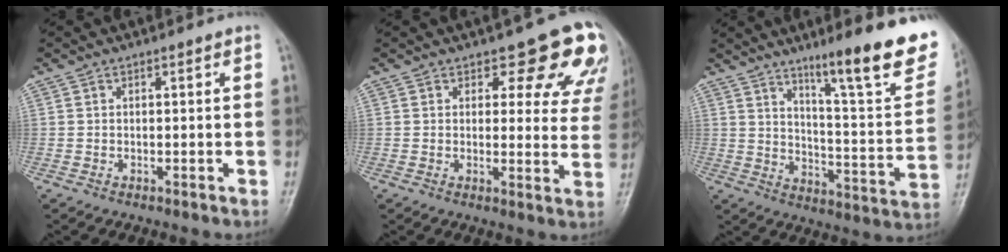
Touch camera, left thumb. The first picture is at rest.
{"total": 11.4, "force": [8.4, 5.1, 5.7], "torque": [-0.012, -0.046, 0.075]}
{"total": 21.3, "force": [13.7, 3.2, 16.0], "torque": [-0.189, -0.074, 0.205]}